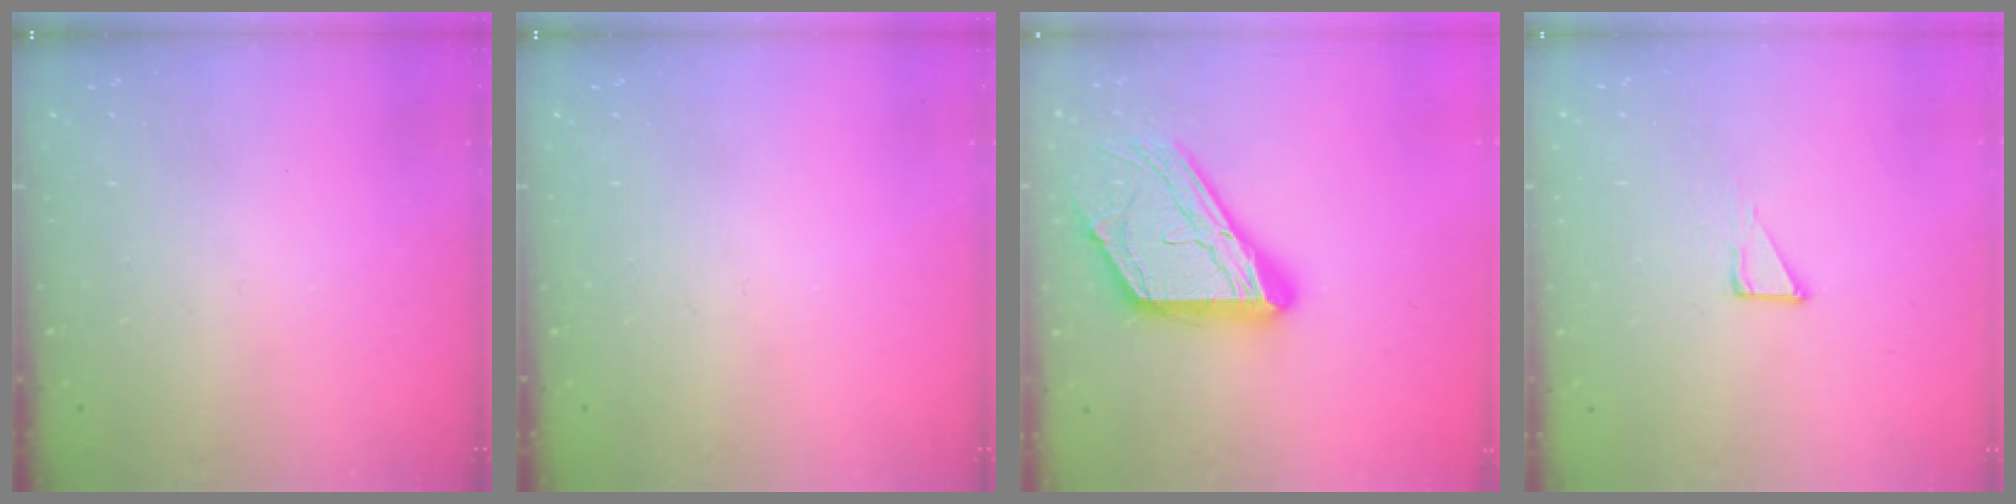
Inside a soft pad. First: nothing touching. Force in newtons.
{"total": 0.0}
{"total": 19.1, "press": 19.0, "slide": 1.7}
{"total": 5.1, "press": 5.0, "slide": 0.4}